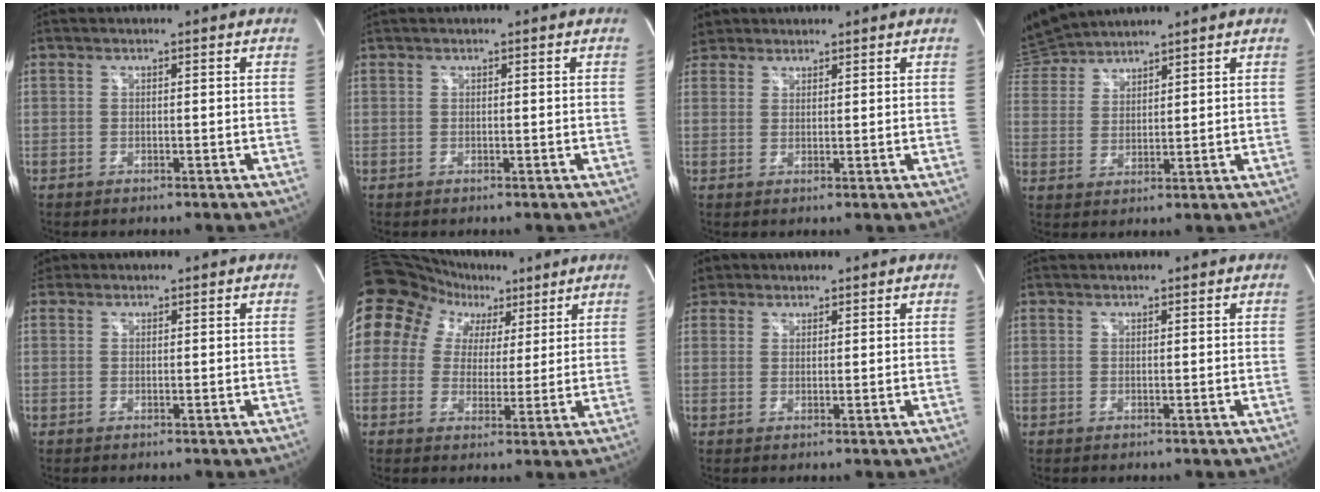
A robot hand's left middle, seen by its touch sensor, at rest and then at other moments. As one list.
[{"total": 0.0}, {"total": 3.7, "force": [3.1, 2.1, -0.2], "torque": [0.002, 0.013, 0.059]}, {"total": 7.9, "force": [7.8, 0.4, 0.9], "torque": [-0.037, 0.021, 0.162]}, {"total": 1.6, "force": [1.1, 1.2, -0.1], "torque": [0.006, 0.015, 0.016]}, {"total": 14.0, "force": [7.3, 11.2, 4.0], "torque": [-0.071, 0.068, 0.121]}, {"total": 3.6, "force": [2.8, 2.3, 0.0], "torque": [-0.003, 0.014, 0.053]}, {"total": 0.9, "force": [0.9, 0.1, 0.0], "torque": [-0.005, 0.020, 0.021]}]